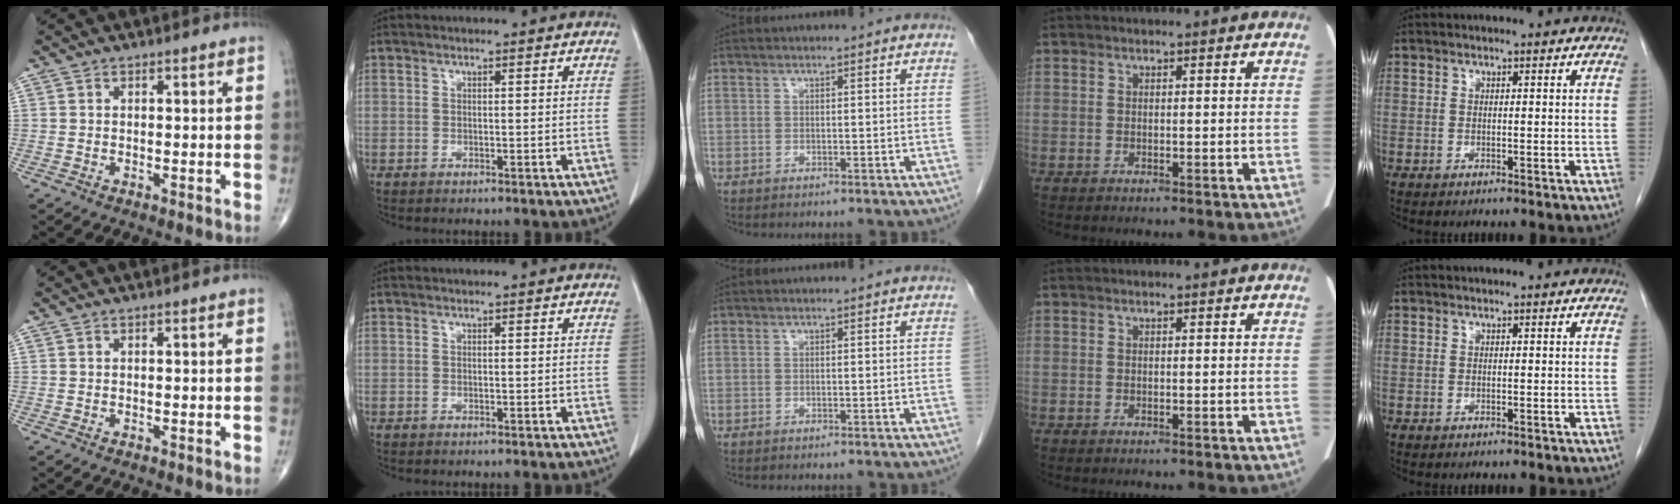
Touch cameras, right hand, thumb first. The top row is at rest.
{}